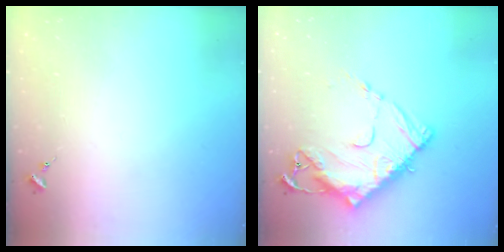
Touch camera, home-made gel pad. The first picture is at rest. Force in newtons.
{"total": 16.9, "press": 16.8, "slide": 1.6}